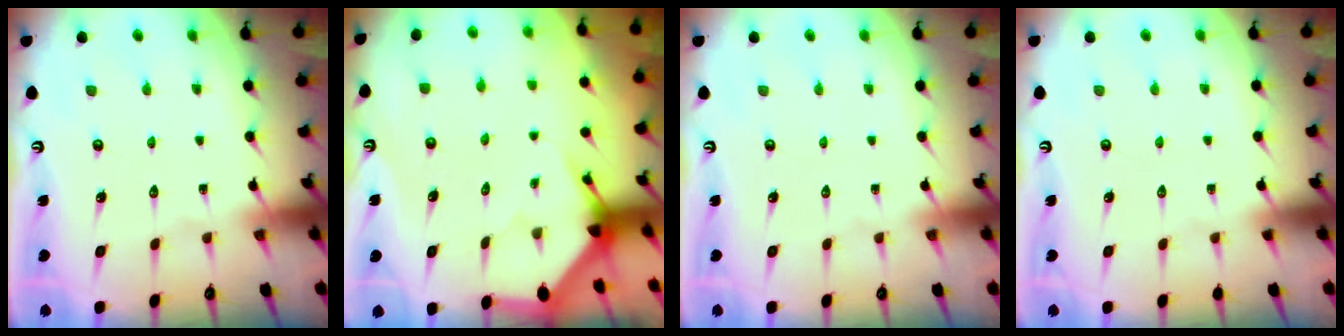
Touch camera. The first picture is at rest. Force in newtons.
{"total": 3.2, "press": 3.2, "slide": 0.2}
{"total": 0.0}
{"total": 0.0}